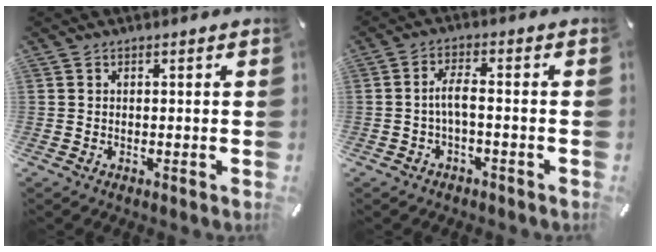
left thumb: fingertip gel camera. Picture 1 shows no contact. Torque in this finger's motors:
{"motor_torque": [-0.02, -0.24, 0.26, 0.17, 0.06]}